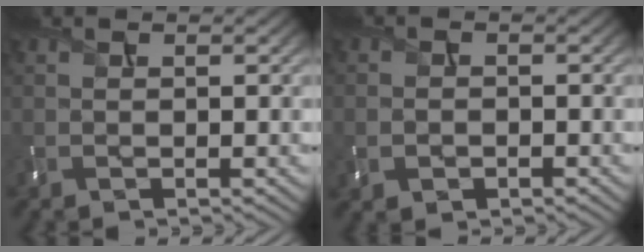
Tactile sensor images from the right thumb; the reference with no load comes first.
{"total": 2.0, "force": [-1.1, 1.4, 1.0], "torque": [-0.021, -0.007, -0.019]}